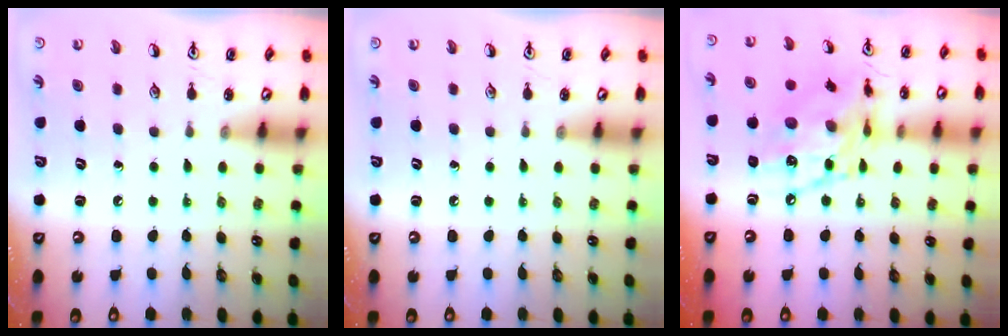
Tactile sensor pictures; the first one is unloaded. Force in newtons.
{"total": 0.0}
{"total": 15.4, "press": 15.3, "slide": 1.5}